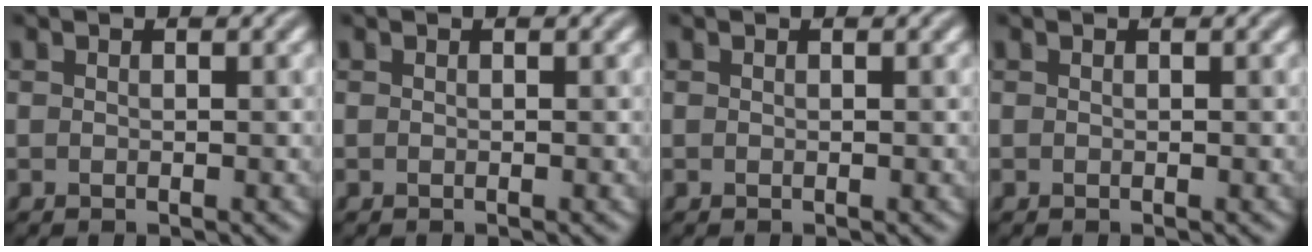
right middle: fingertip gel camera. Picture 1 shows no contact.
{"total": 0.0}
{"total": 0.0}
{"total": 0.0}